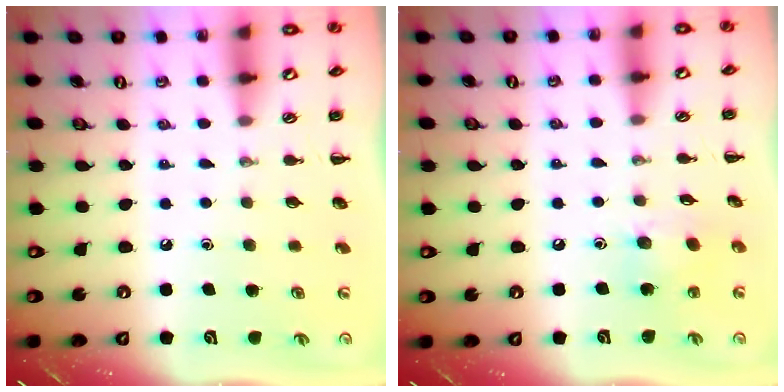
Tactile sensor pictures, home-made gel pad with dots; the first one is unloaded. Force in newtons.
{"total": 8.2, "press": 8.1, "slide": 1.7}